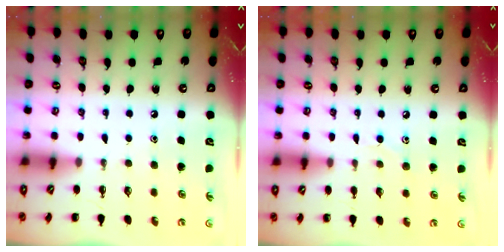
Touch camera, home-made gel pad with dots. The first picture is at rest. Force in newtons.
{"total": 4.7, "press": 4.4, "slide": 1.5}